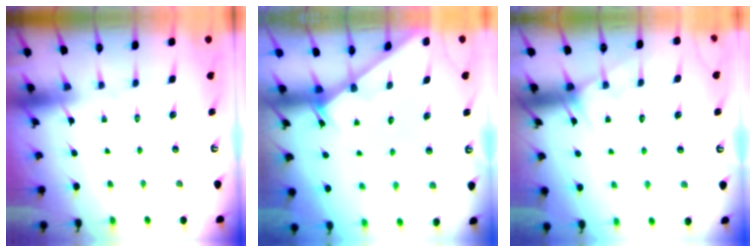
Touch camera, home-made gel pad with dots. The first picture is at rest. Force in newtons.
{"total": 2.4, "press": 2.4, "slide": 0.2}
{"total": 5.4, "press": 5.3, "slide": 0.4}